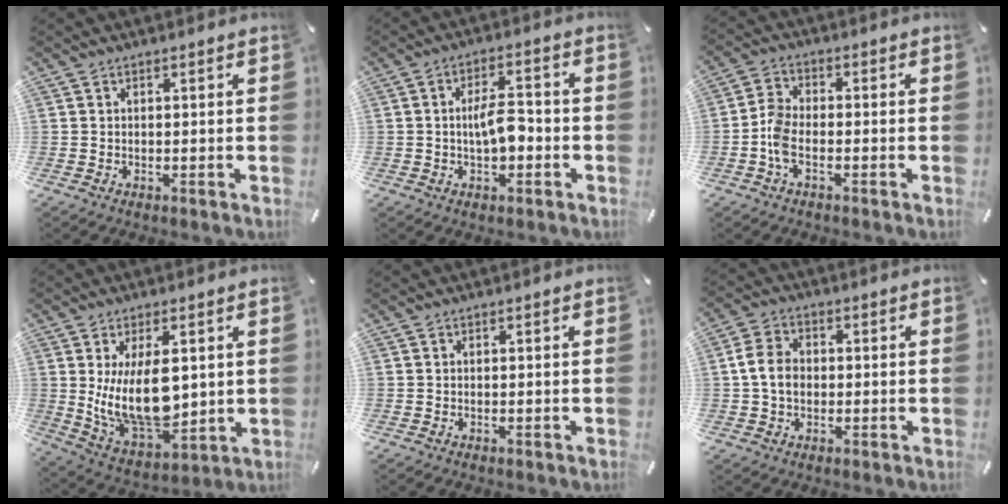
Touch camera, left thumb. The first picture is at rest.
{"total": 7.7, "force": [-1.1, 4.0, 6.4], "torque": [-0.109, 0.012, -0.021]}
{"total": 5.9, "force": [-2.0, 3.3, 4.4], "torque": [-0.095, 0.007, -0.039]}
{"total": 16.1, "force": [2.8, 8.8, 13.2], "torque": [-0.241, -0.029, 0.050]}
{"total": 0.0}
{"total": 7.0, "force": [-0.2, 5.7, 4.1], "torque": [-0.082, 0.013, -0.004]}